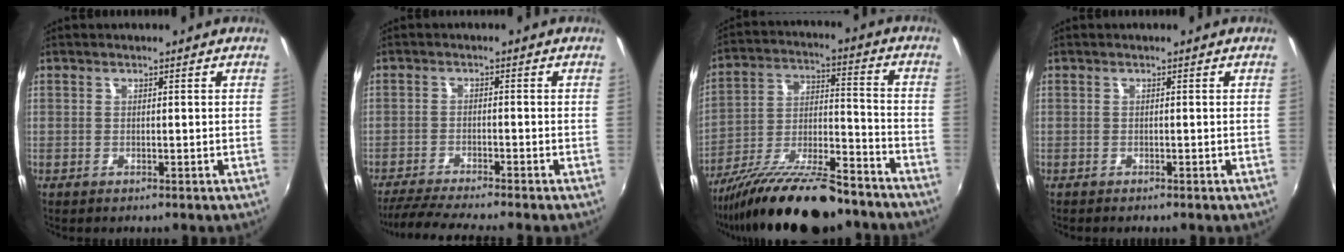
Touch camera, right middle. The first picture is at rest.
{"total": 8.2, "force": [-7.4, -0.7, 3.4], "torque": [-0.087, -0.017, -0.126]}
{"total": 21.9, "force": [-17.1, 5.4, 12.6], "torque": [-0.228, -0.024, -0.269]}
{"total": 0.5, "force": [-0.5, 0.0, 0.2], "torque": [-0.004, -0.002, -0.009]}